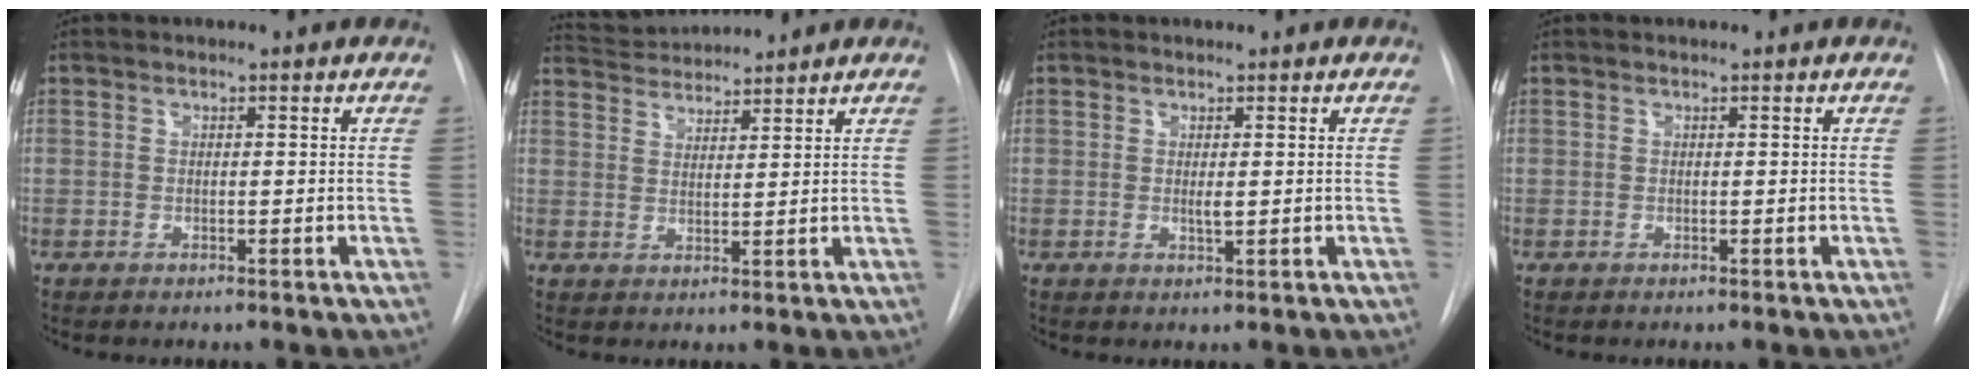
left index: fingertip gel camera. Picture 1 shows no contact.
{"total": 5.7, "force": [5.7, -0.2, 0.3], "torque": [-0.015, 0.024, 0.104]}
{"total": 0.9, "force": [0.2, 0.2, 0.9], "torque": [-0.019, -0.003, 0.006]}
{"total": 0.0}